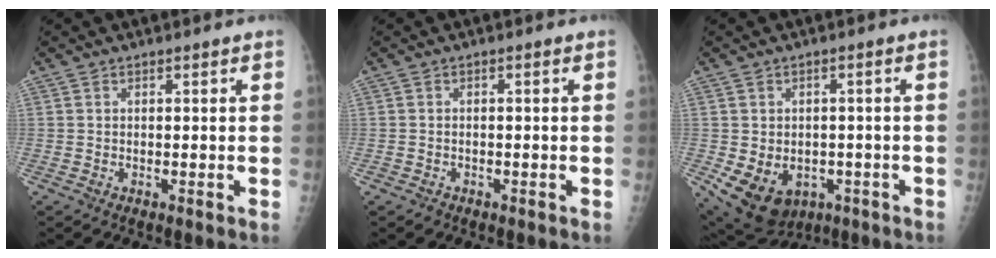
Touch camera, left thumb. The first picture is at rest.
{"total": 1.0, "force": [-0.7, 0.7, 0.1], "torque": [0.002, 0.004, -0.013]}
{"total": 13.9, "force": [-4.7, 10.4, 7.9], "torque": [-0.137, 0.008, -0.048]}